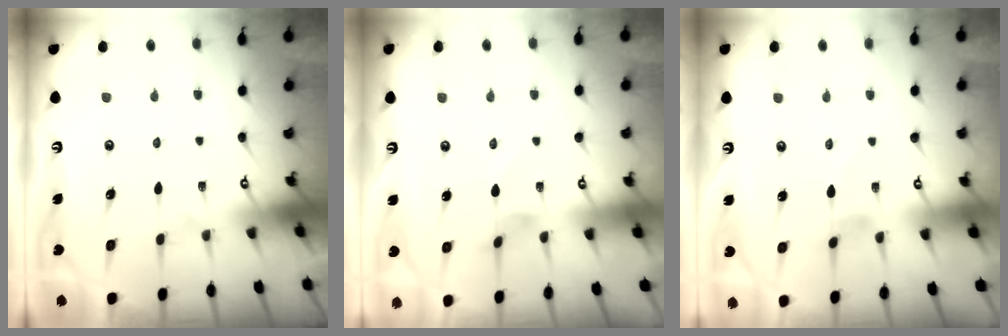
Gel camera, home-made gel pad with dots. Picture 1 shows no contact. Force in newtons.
{"total": 1.8, "press": 1.7, "slide": 0.3}
{"total": 0.7, "press": 0.7, "slide": 0.1}